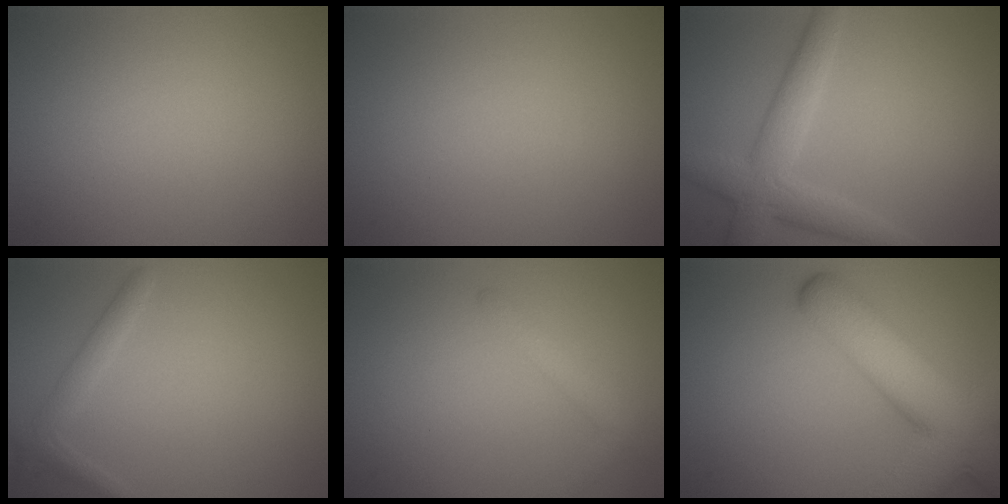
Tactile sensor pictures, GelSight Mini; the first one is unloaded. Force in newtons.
{"total": 0.0}
{"total": 4.5, "press": 4.5, "slide": 0.2}
{"total": 1.5, "press": 1.5, "slide": 0.1}
{"total": 1.6, "press": 1.6, "slide": 0.1}
{"total": 10.2, "press": 10.2, "slide": 0.4}